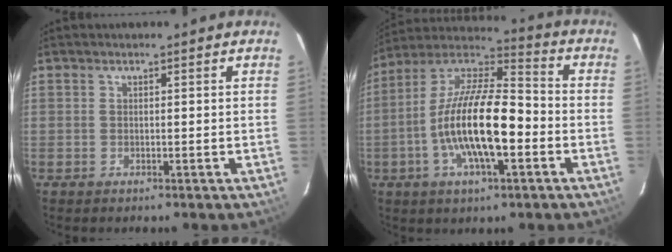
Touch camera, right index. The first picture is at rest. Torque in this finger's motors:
{"motor_torque": [0.94, -0.28, 1.06, 0.21]}